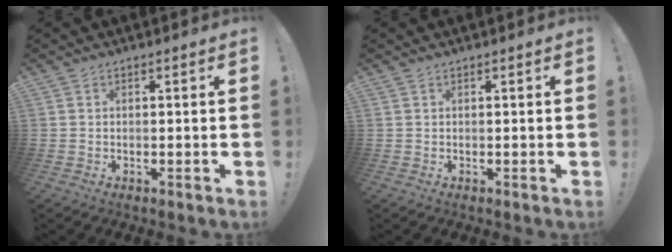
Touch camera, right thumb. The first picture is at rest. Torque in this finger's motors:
{"motor_torque": [-0.05, 0.00, -0.12, 0.09, 0.00]}